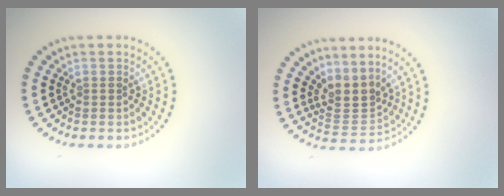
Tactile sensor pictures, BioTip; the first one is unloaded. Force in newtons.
{"total": 3.0, "press": 2.1, "slide": 2.1}